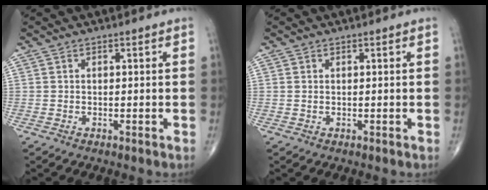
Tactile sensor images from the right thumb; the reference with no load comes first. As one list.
[{"total": 0.0}]